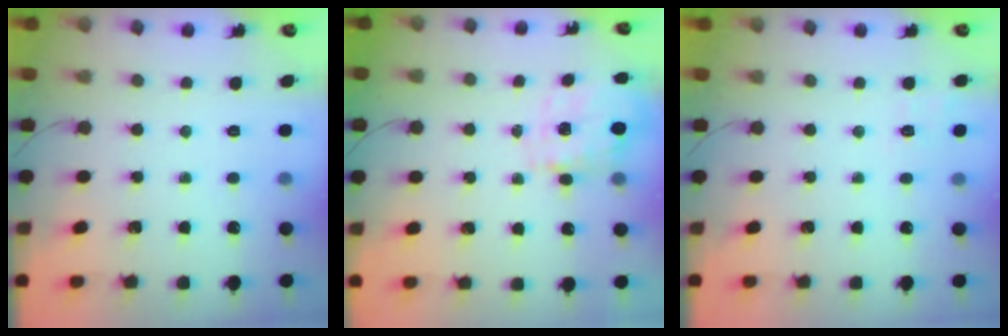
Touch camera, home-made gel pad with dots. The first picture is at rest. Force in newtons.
{"total": 3.6, "press": 3.5, "slide": 1.0}
{"total": 5.5, "press": 5.2, "slide": 1.9}